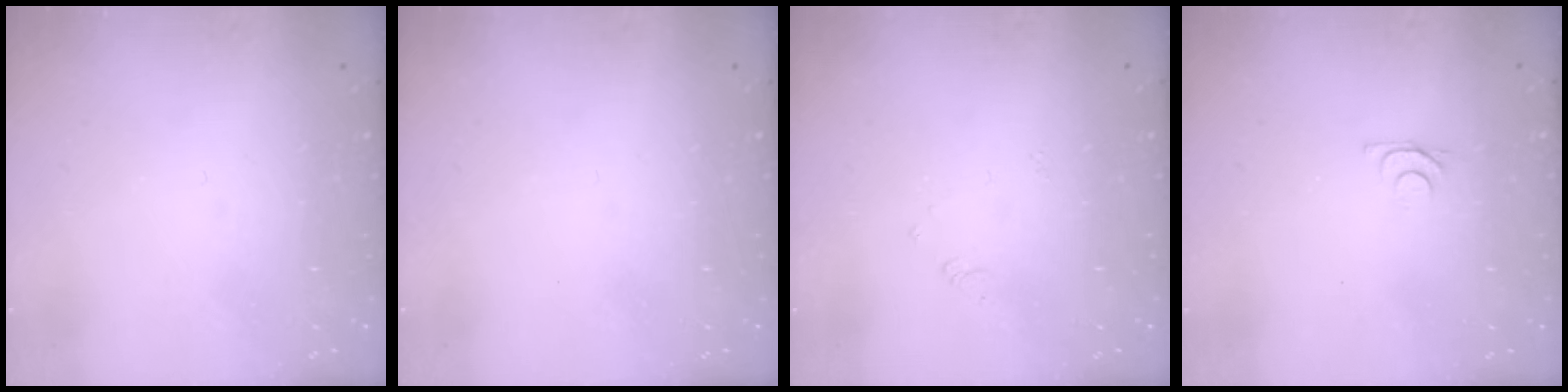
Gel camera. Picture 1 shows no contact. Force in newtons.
{"total": 0.0}
{"total": 3.0, "press": 3.0, "slide": 0.4}
{"total": 4.2, "press": 4.1, "slide": 0.5}